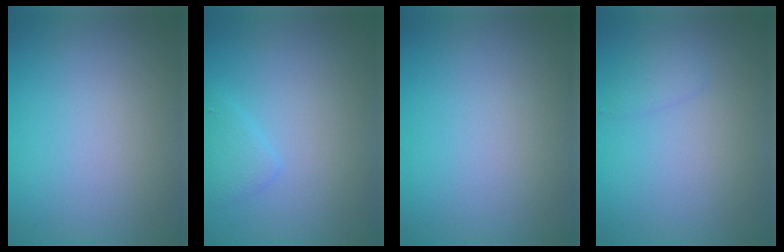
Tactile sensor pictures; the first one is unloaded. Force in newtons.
{"total": 1.4, "press": 1.4, "slide": 0.0}
{"total": 0.0}
{"total": 1.0, "press": 0.9, "slide": 0.1}